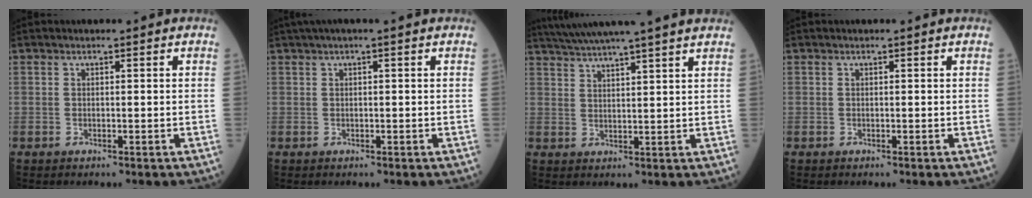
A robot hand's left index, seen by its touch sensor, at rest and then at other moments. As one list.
[{"total": 2.4, "force": [1.7, -0.4, 1.7], "torque": [-0.031, 0.026, 0.032]}, {"total": 14.0, "force": [12.3, -1.1, 6.6], "torque": [-0.117, 0.018, 0.173]}, {"total": 0.0}]